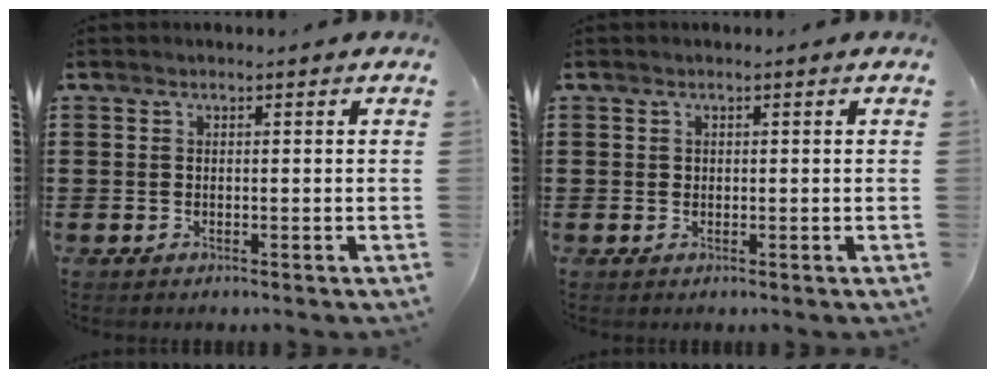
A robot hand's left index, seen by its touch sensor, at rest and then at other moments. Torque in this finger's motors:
{"motor_torque": [0.15, -0.07, -0.04, 0.01]}